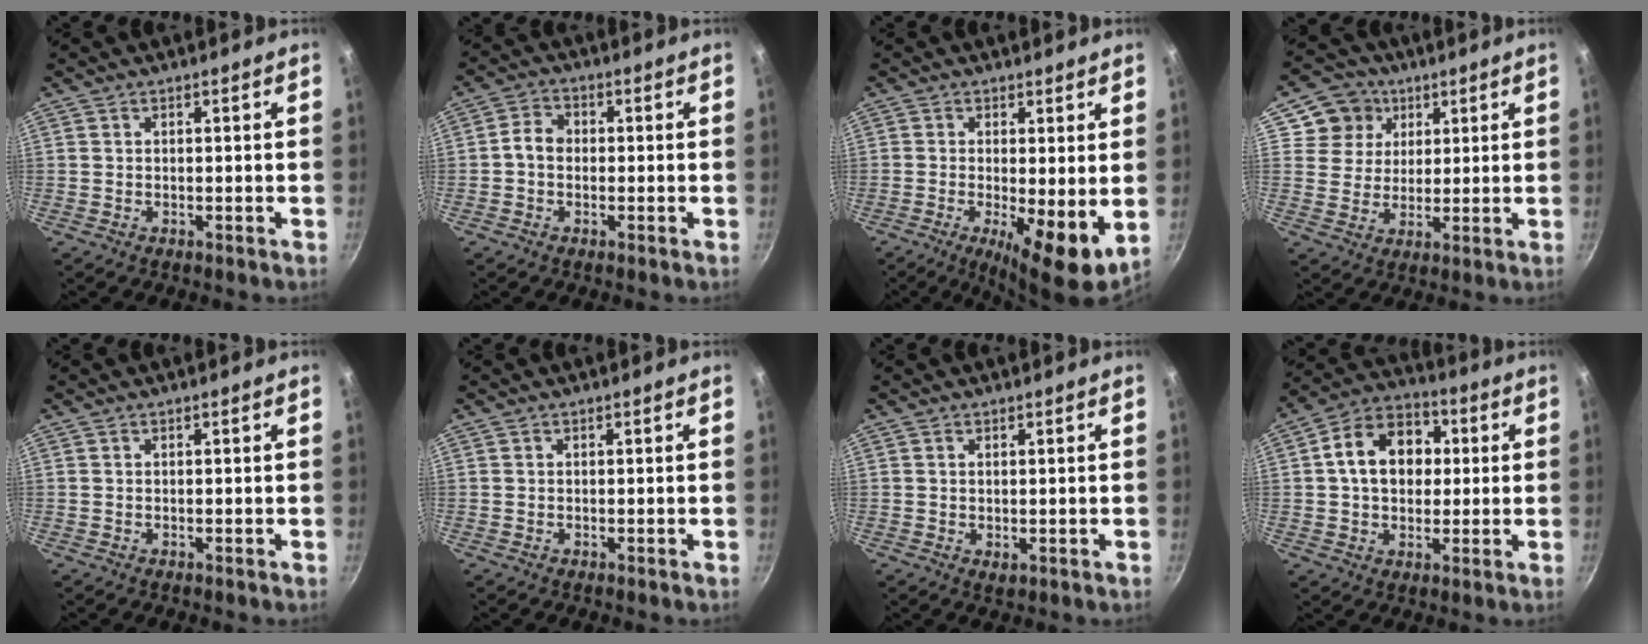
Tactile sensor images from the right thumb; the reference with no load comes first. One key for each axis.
{"total": 3.9, "fx": -0.4, "fy": 3.1, "fz": 2.4, "tx": -0.037, "ty": 0.018, "tz": -0.019}
{"total": 9.4, "fx": -1.1, "fy": 2.5, "fz": 9.0, "tx": -0.136, "ty": -0.016, "tz": -0.012}
{"total": 8.8, "fx": 3.9, "fy": 7.6, "fz": 1.9, "tx": 0.001, "ty": -0.004, "tz": 0.061}
{"total": 0.0}
{"total": 0.0}
{"total": 1.4, "fx": 0.2, "fy": 0.6, "fz": 1.2, "tx": -0.019, "ty": -0.005, "tz": 0.003}
{"total": 13.7, "fx": 1.9, "fy": 10.3, "fz": 8.8, "tx": -0.110, "ty": 0.023, "tz": 0.015}